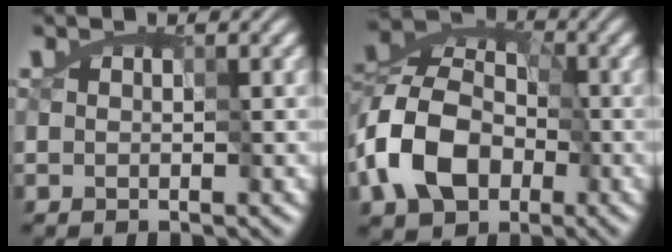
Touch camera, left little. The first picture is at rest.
{"total": 8.3, "force": [-4.5, 5.5, 4.3], "torque": [-0.085, 0.009, -0.098]}